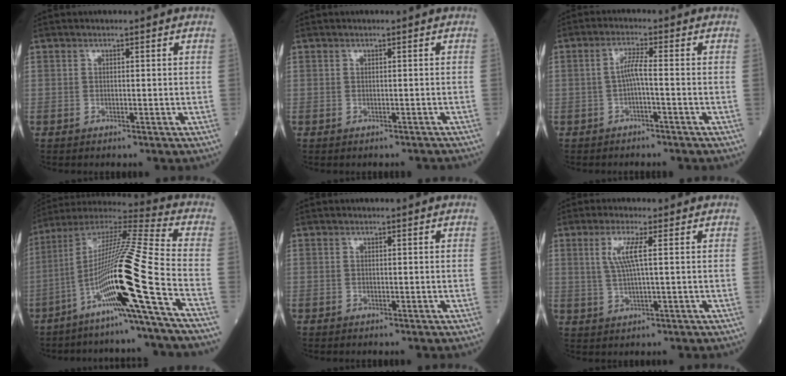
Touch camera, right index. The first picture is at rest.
{"total": 0.9, "force": [-0.9, 0.3, 0.2], "torque": [0.000, 0.000, -0.012]}
{"total": 2.8, "force": [-0.7, 0.0, 2.7], "torque": [-0.052, 0.008, -0.013]}
{"total": 19.0, "force": [-7.8, -2.6, 17.1], "torque": [-0.336, -0.013, -0.152]}
{"total": 0.0}
{"total": 4.6, "force": [1.3, 0.0, 4.4], "torque": [-0.094, 0.001, 0.029]}